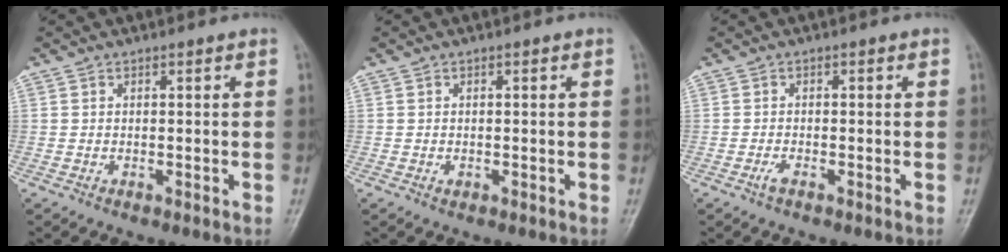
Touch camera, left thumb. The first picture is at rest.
{"total": 0.8, "force": [-0.1, 0.6, 0.6], "torque": [-0.003, 0.001, -0.001]}
{"total": 1.3, "force": [-0.7, 0.4, 1.0], "torque": [-0.023, 0.001, -0.017]}